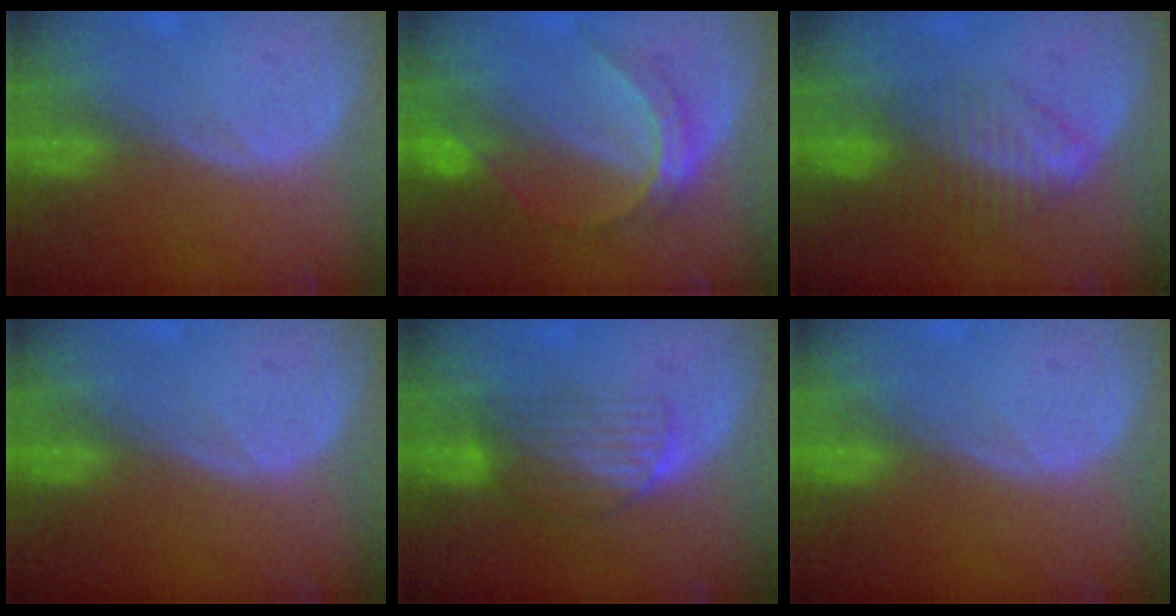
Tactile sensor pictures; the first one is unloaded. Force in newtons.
{"total": 6.7, "press": 5.7, "slide": 3.4}
{"total": 6.8, "press": 5.8, "slide": 3.5}
{"total": 0.0}
{"total": 6.5, "press": 5.5, "slide": 3.5}
{"total": 0.0}